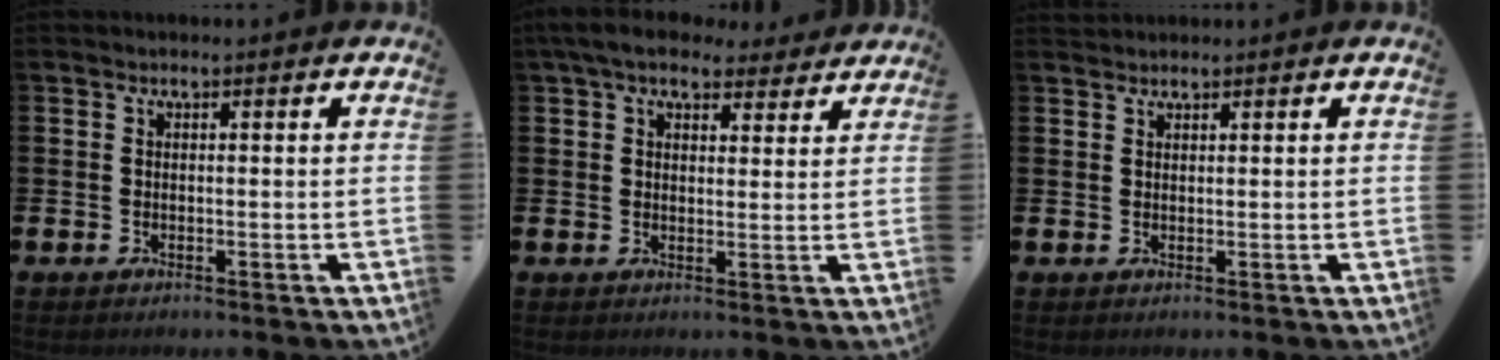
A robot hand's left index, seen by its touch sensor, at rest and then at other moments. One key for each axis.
{"total": 6.4, "fx": 5.5, "fy": 2.4, "fz": 2.1, "tx": -0.045, "ty": -0.020, "tz": 0.099}
{"total": 1.2, "fx": 1.2, "fy": 0.3, "fz": -0.1, "tx": 0.014, "ty": -0.003, "tz": 0.020}